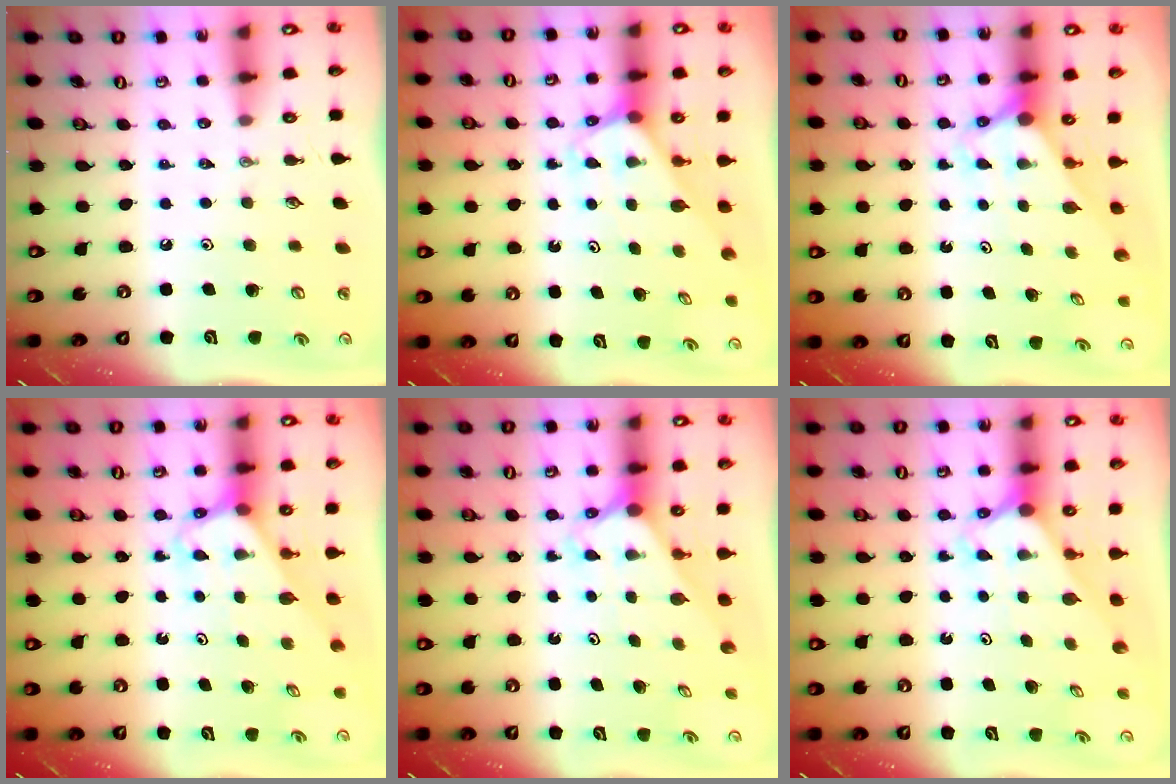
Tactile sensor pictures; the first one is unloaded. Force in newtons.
{"total": 2.5, "press": 2.5, "slide": 0.2}
{"total": 2.8, "press": 2.8, "slide": 0.0}
{"total": 3.1, "press": 3.1, "slide": 0.2}
{"total": 2.3, "press": 2.3, "slide": 0.2}
{"total": 2.3, "press": 2.3, "slide": 0.2}